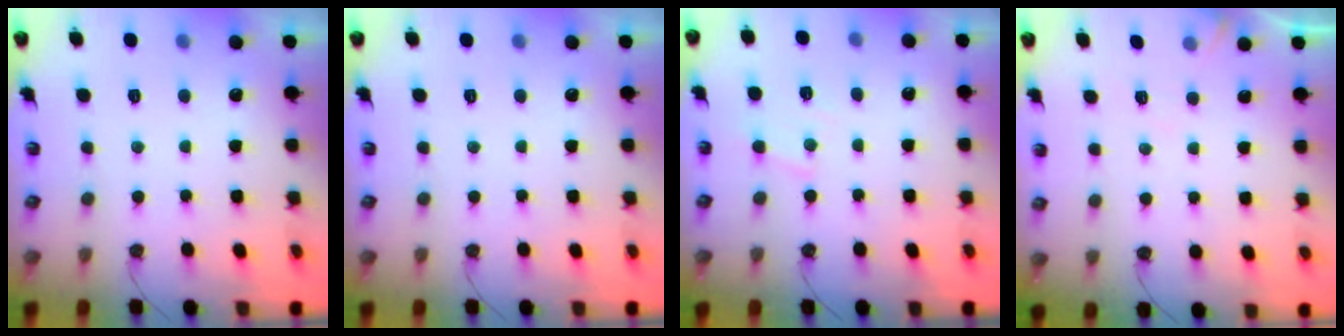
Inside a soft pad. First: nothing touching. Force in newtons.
{"total": 0.0}
{"total": 6.4, "press": 6.4, "slide": 0.3}
{"total": 5.6, "press": 5.6, "slide": 0.9}